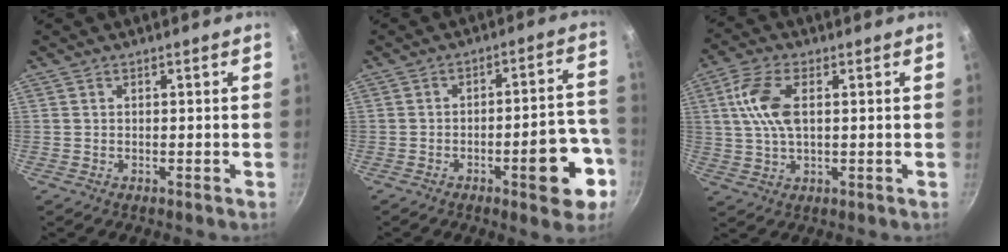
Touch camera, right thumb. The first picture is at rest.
{"total": 12.5, "force": [-5.3, 4.3, 10.5], "torque": [-0.104, 0.044, -0.065]}
{"total": 8.8, "force": [1.7, 4.3, 7.4], "torque": [-0.150, 0.010, 0.029]}